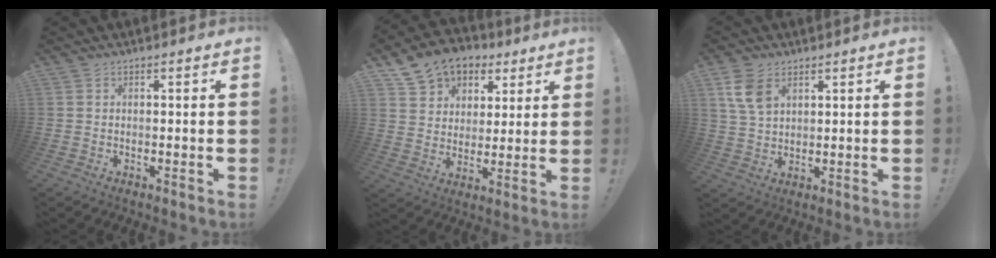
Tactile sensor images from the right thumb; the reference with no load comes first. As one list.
[{"total": 11.5, "force": [6.9, 8.5, 3.6], "torque": [-0.061, -0.044, 0.135]}, {"total": 8.2, "force": [4.0, 5.2, 5.0], "torque": [-0.094, -0.007, 0.079]}]